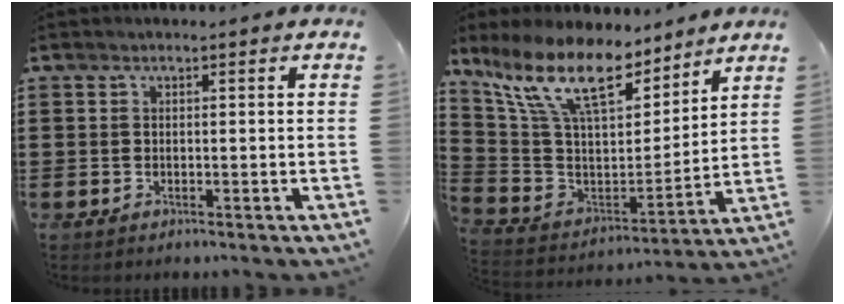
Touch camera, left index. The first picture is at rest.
{"total": 13.9, "force": [9.7, 4.6, 8.9], "torque": [-0.212, -0.052, 0.169]}